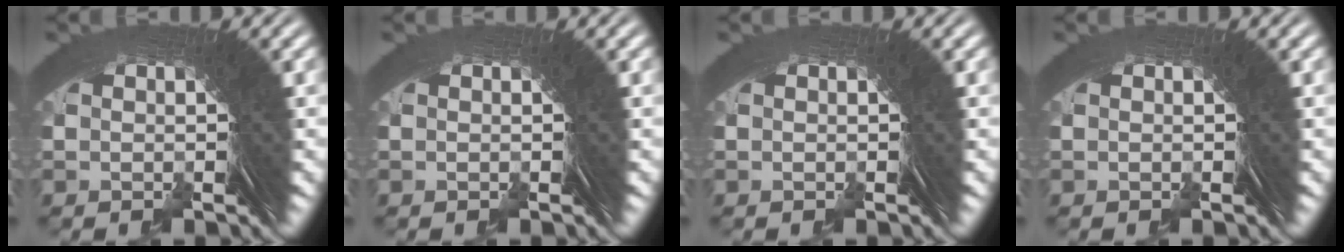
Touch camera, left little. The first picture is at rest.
{"total": 0.0}
{"total": 0.0}
{"total": 0.0}